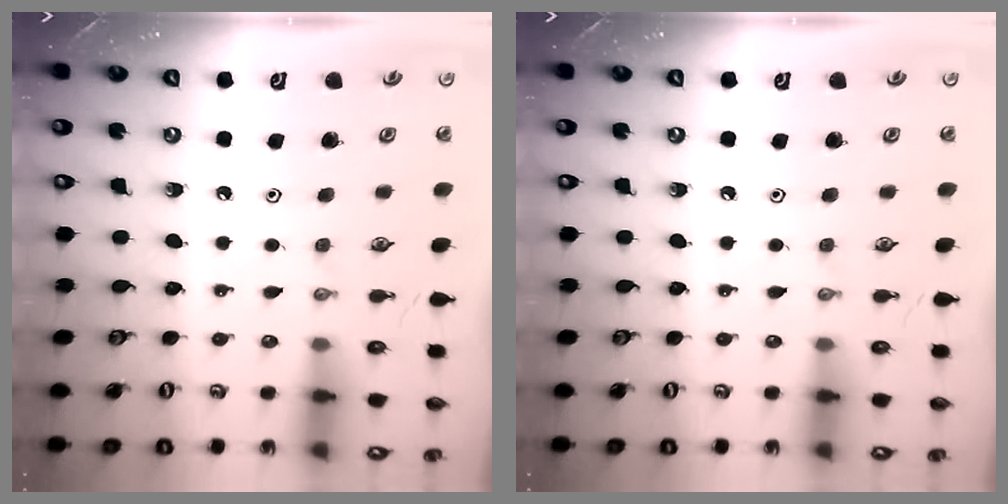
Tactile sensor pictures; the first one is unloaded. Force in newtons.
{"total": 0.0}